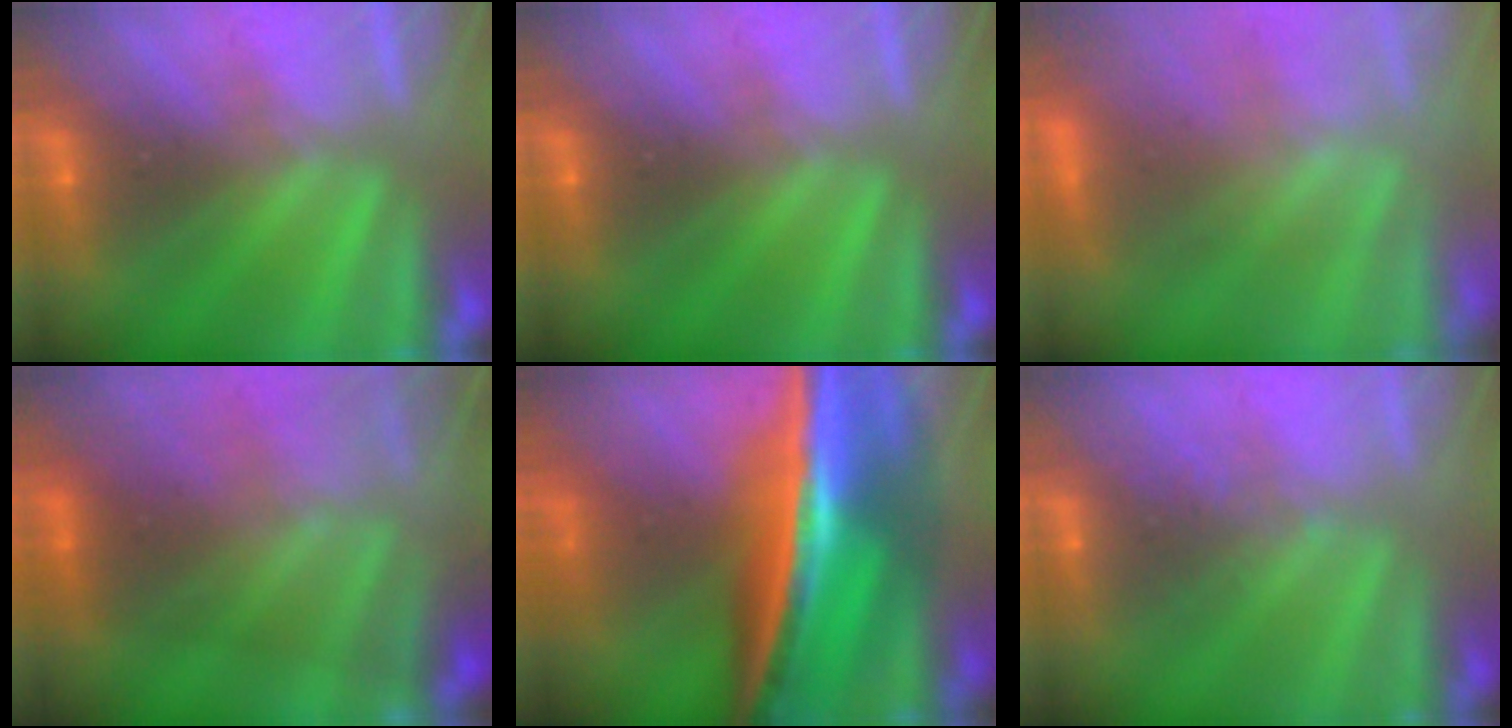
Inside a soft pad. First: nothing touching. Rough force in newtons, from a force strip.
{"total": 0.0}
{"total": 2.9}
{"total": 7.6}
{"total": 6.3}
{"total": 2.7}